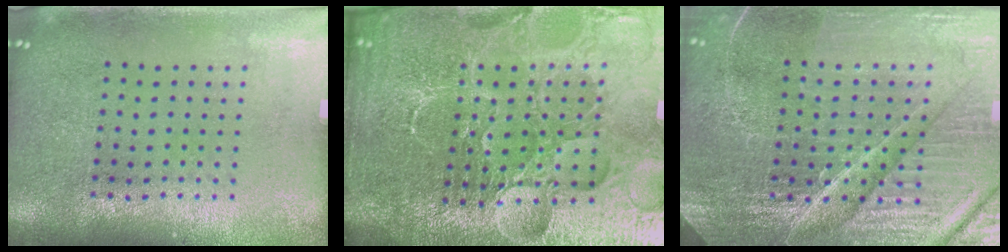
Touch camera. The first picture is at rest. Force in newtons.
{"total": 6.8, "press": 6.0, "slide": 3.2}
{"total": 5.7, "press": 5.2, "slide": 2.3}